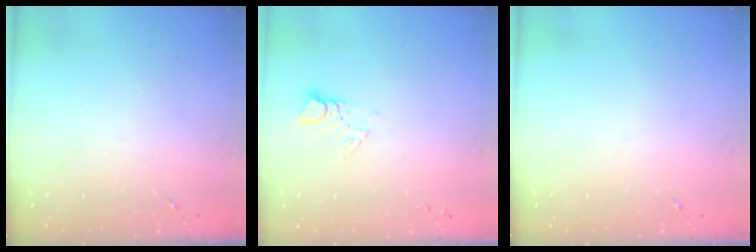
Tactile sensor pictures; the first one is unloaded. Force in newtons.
{"total": 4.5, "press": 4.5, "slide": 0.5}
{"total": 0.0}